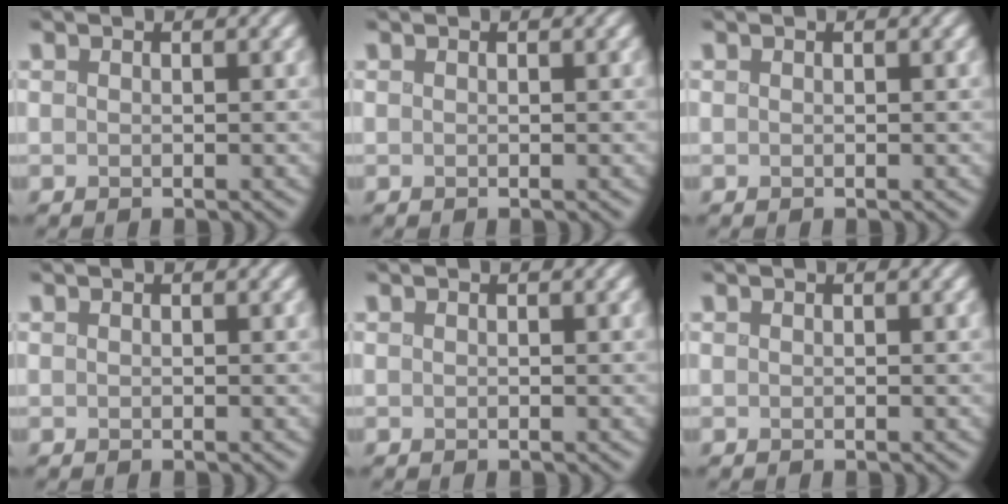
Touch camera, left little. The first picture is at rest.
{"total": 0.0}
{"total": 0.0}
{"total": 0.0}
{"total": 0.0}
{"total": 0.0}